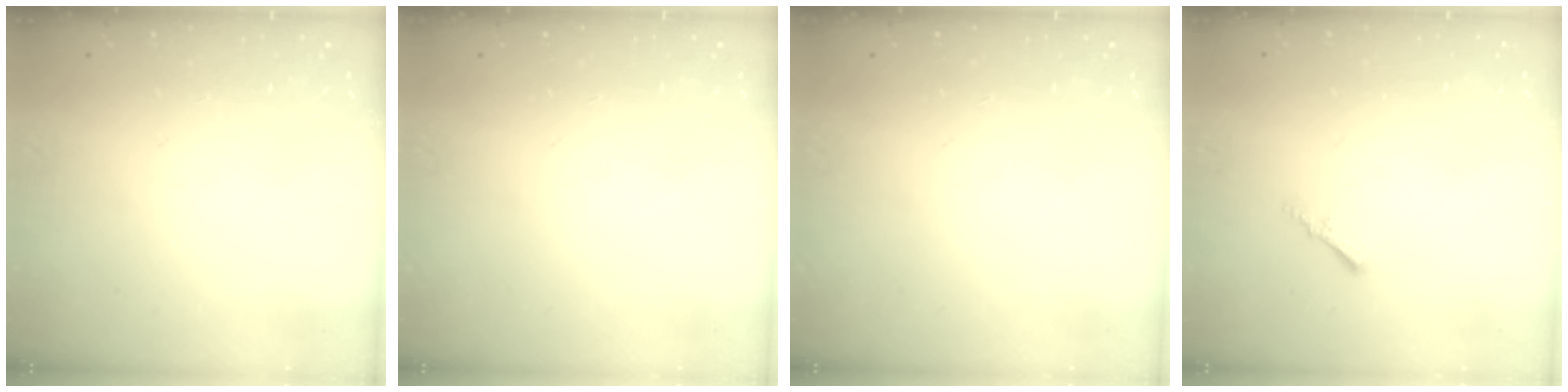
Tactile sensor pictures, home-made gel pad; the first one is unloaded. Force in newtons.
{"total": 0.0}
{"total": 0.0}
{"total": 1.5, "press": 1.5, "slide": 0.4}